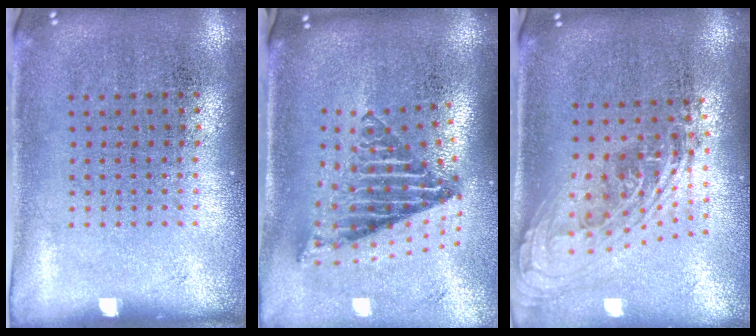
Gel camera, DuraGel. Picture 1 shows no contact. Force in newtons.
{"total": 2.7, "press": 1.7, "slide": 2.0}
{"total": 2.2, "press": 1.7, "slide": 1.5}